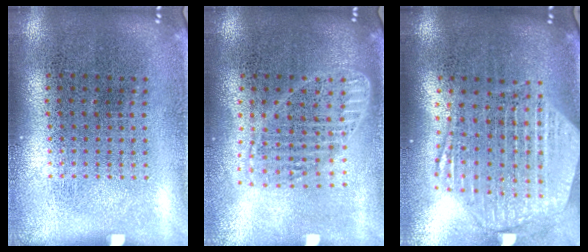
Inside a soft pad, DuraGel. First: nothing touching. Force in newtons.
{"total": 1.8, "press": 1.6, "slide": 0.9}
{"total": 2.8, "press": 2.3, "slide": 1.6}